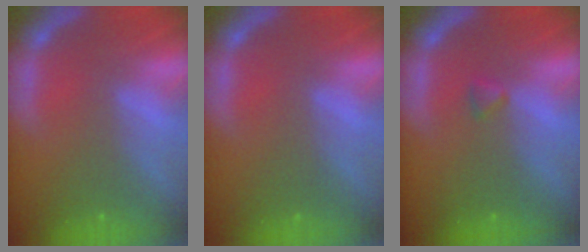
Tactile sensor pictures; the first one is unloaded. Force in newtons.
{"total": 0.0}
{"total": 0.9}